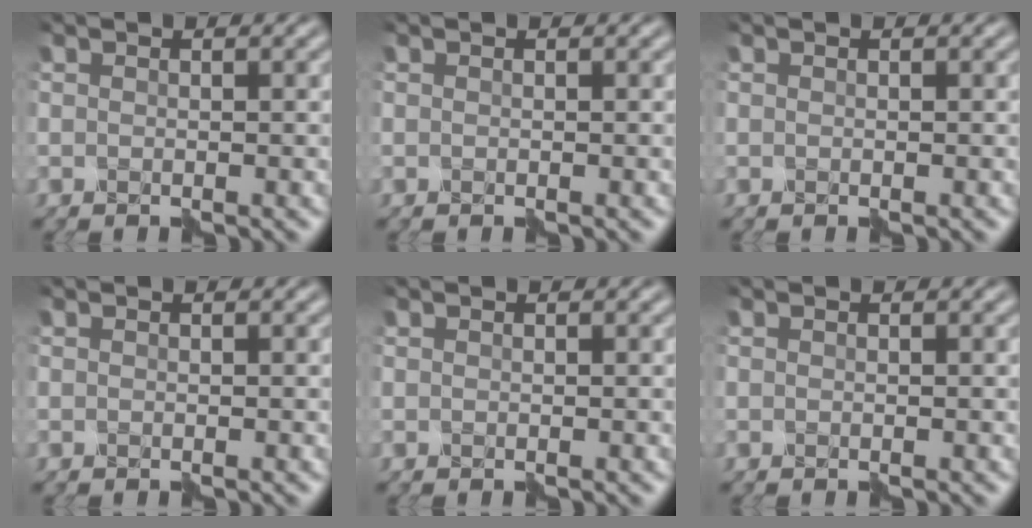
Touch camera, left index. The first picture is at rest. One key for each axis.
{"total": 0.0}
{"total": 0.0}
{"total": 0.0}
{"total": 0.0}
{"total": 0.0}